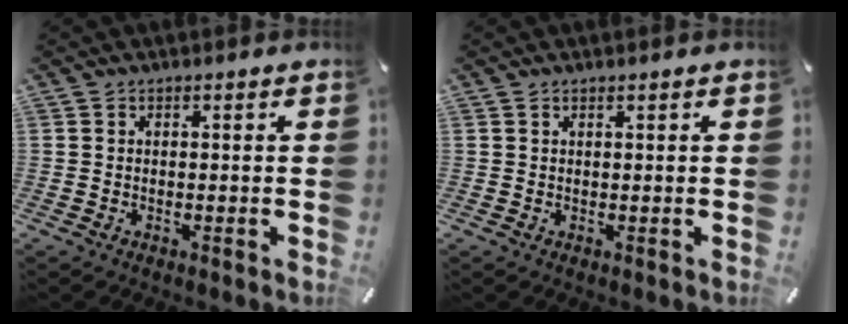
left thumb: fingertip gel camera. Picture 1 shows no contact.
{"total": 0.5, "force": [0.3, 0.0, 0.4], "torque": [-0.007, -0.001, 0.006]}